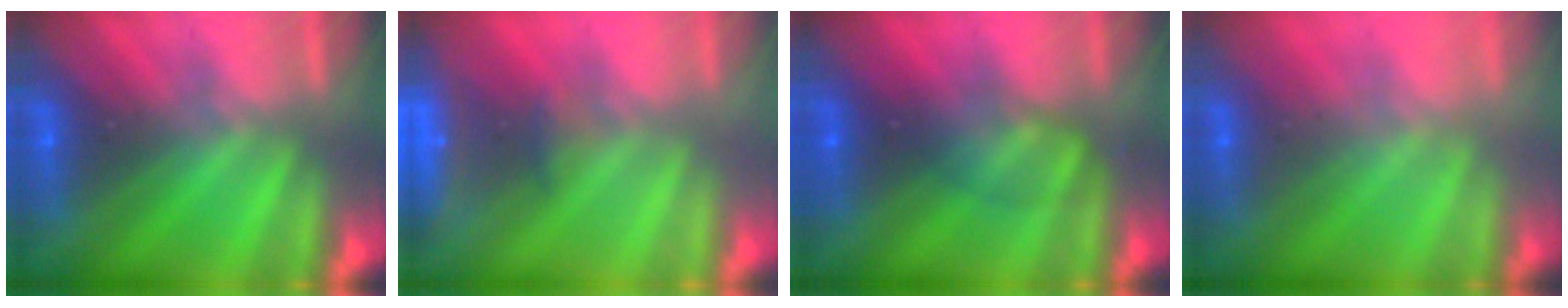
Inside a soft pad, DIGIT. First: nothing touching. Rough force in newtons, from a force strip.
{"total": 6.4}
{"total": 2.6}
{"total": 1.9}